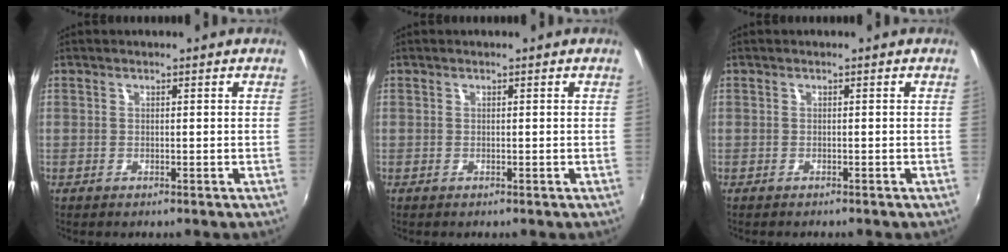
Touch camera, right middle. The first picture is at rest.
{"total": 0.0}
{"total": 0.5, "force": [-0.5, 0.1, 0.1], "torque": [-0.002, -0.003, -0.009]}